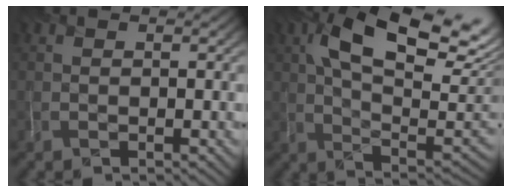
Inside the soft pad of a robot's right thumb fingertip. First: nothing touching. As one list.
[{"total": 16.8, "force": [5.7, 8.3, 13.4], "torque": [-0.232, 0.016, 0.104]}]